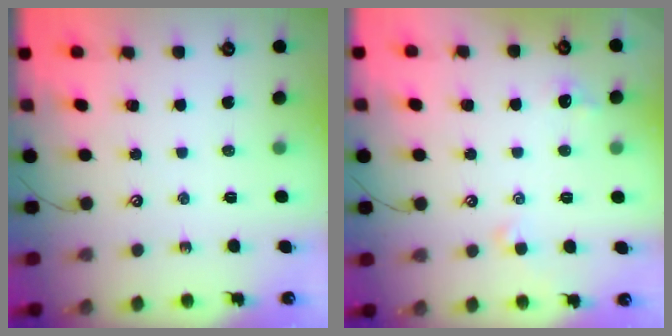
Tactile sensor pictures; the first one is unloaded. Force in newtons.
{"total": 2.9, "press": 2.8, "slide": 0.8}